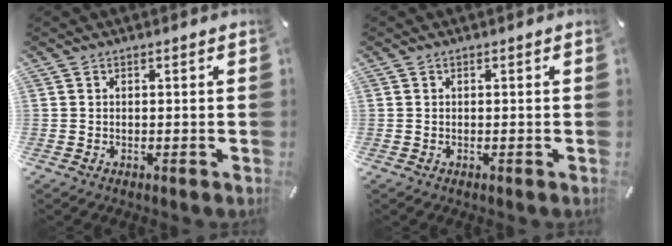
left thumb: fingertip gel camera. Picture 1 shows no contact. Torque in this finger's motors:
{"motor_torque": [-0.01, 0.01, -0.06, 0.10, 0.00]}